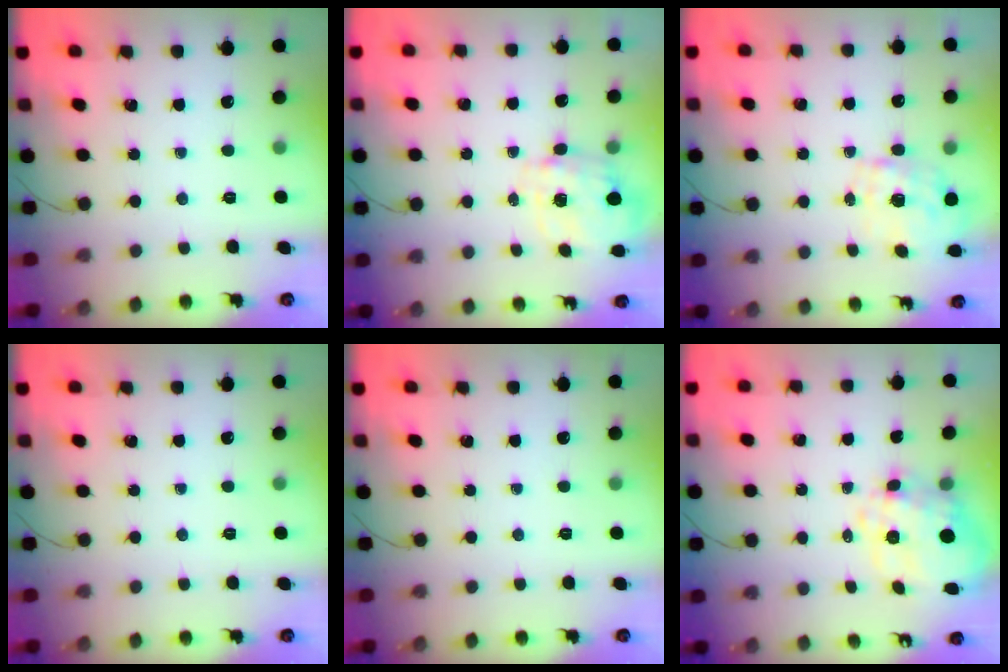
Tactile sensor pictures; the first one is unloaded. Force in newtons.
{"total": 2.5, "press": 2.3, "slide": 1.0}
{"total": 1.7, "press": 1.5, "slide": 0.7}
{"total": 0.0}
{"total": 0.0}
{"total": 12.9, "press": 12.5, "slide": 3.3}